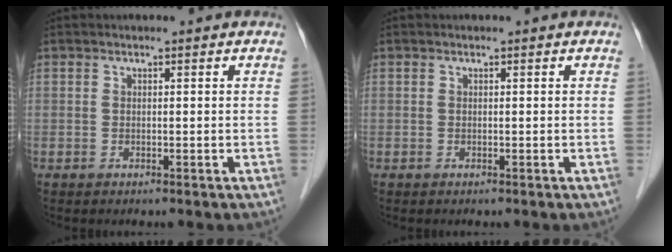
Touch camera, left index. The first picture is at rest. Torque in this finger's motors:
{"motor_torque": [-0.02, -0.01, 0.00, 0.00]}